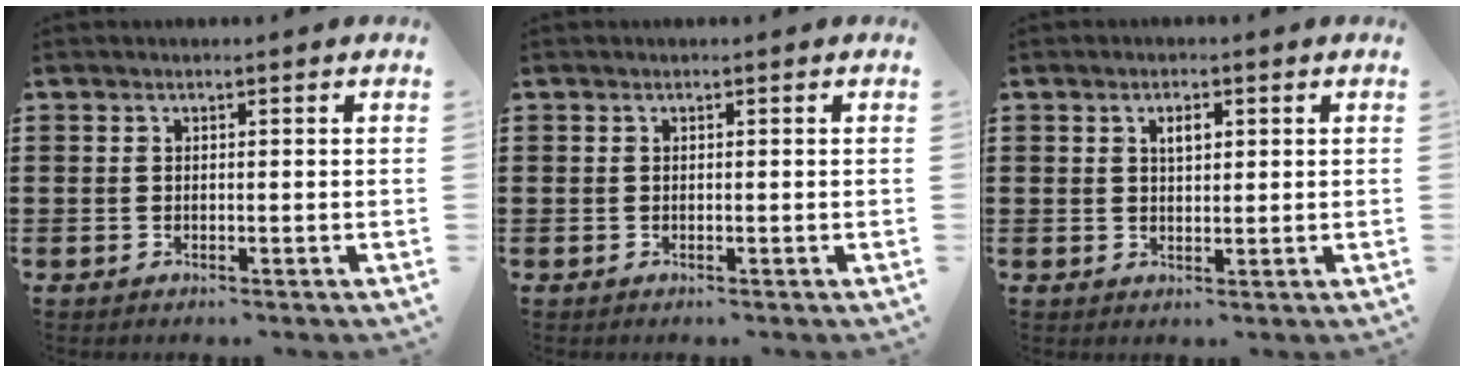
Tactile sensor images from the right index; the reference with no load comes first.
{"total": 0.0}
{"total": 2.2, "force": [0.9, 1.0, 1.8], "torque": [-0.030, 0.003, 0.011]}